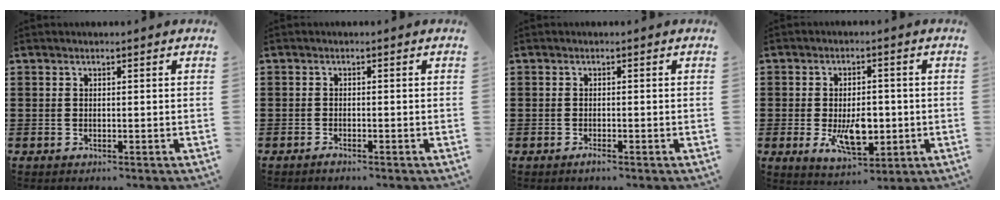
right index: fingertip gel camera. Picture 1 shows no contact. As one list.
[{"total": 0.9, "force": [-0.8, 0.1, 0.3], "torque": [-0.009, -0.004, -0.015]}, {"total": 1.1, "force": [-0.9, 0.0, 0.6], "torque": [-0.011, -0.006, -0.016]}, {"total": 7.5, "force": [-1.4, 3.9, 6.2], "torque": [-0.101, -0.002, -0.025]}]